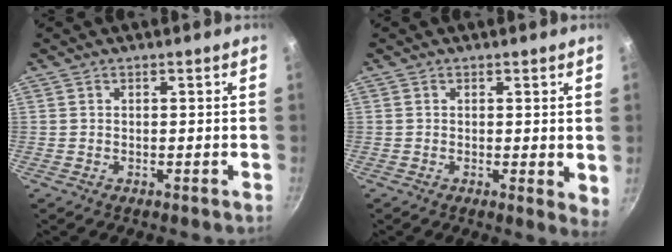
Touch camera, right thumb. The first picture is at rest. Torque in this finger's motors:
{"motor_torque": [-0.56, 0.19, -0.30, -0.04, 0.00]}